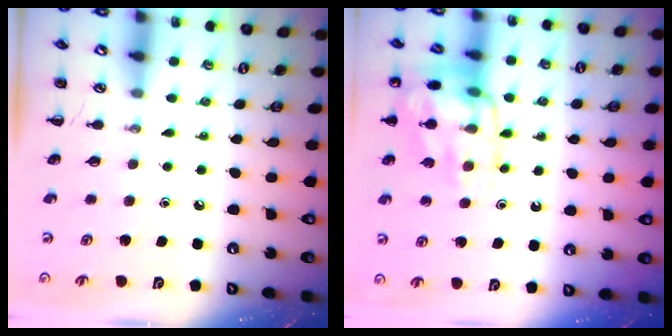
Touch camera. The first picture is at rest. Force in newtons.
{"total": 14.7, "press": 14.6, "slide": 1.0}